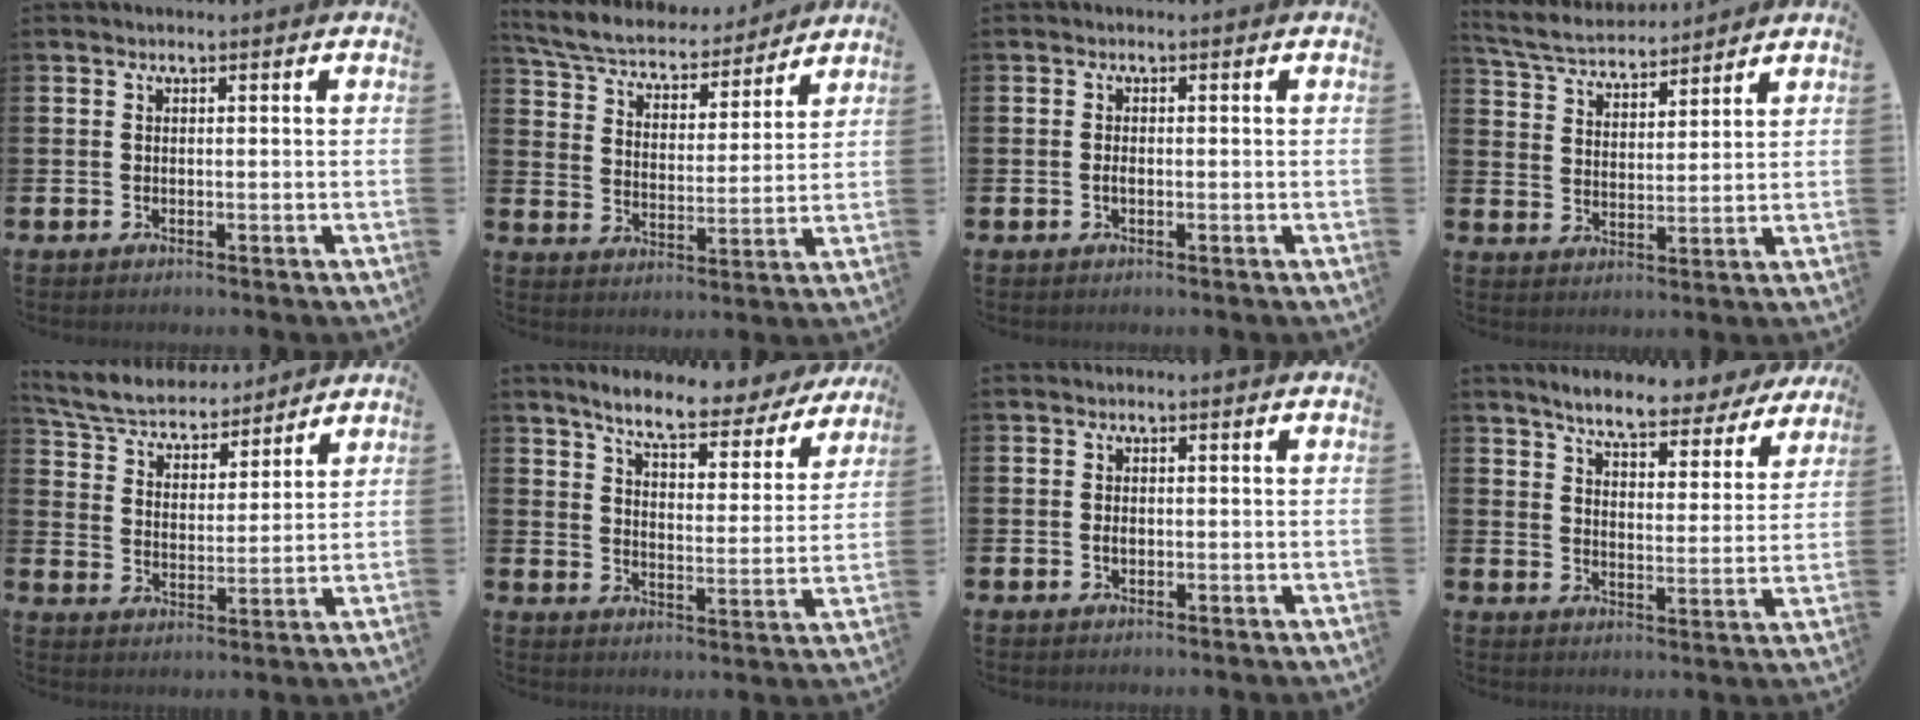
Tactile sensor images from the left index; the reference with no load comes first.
{"total": 6.5, "force": [6.2, 1.5, 1.3], "torque": [-0.061, -0.045, 0.106]}
{"total": 0.8, "force": [-0.2, 0.4, 0.7], "torque": [-0.014, 0.001, -0.005]}
{"total": 5.3, "force": [5.2, 0.9, 0.7], "torque": [-0.039, -0.028, 0.092]}
{"total": 5.9, "force": [5.6, 1.5, 1.1], "torque": [-0.054, -0.043, 0.095]}
{"total": 7.3, "force": [6.7, 1.2, 2.8], "torque": [-0.078, -0.037, 0.112]}
{"total": 1.0, "force": [-0.1, 0.7, 0.8], "torque": [-0.016, 0.006, -0.003]}
{"total": 7.1, "force": [6.6, 1.1, 2.4], "torque": [-0.067, -0.032, 0.114]}